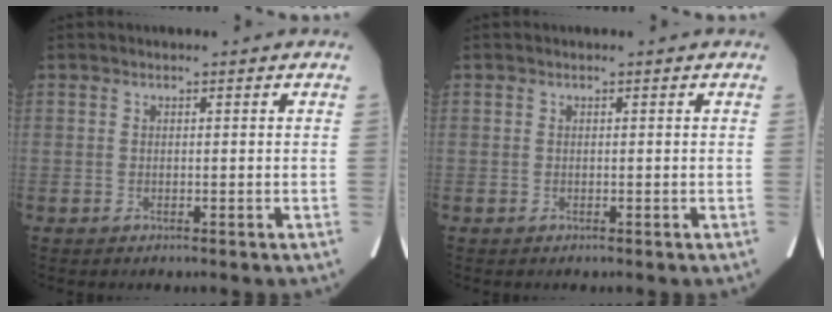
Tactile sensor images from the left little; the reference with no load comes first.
{"total": 0.0}